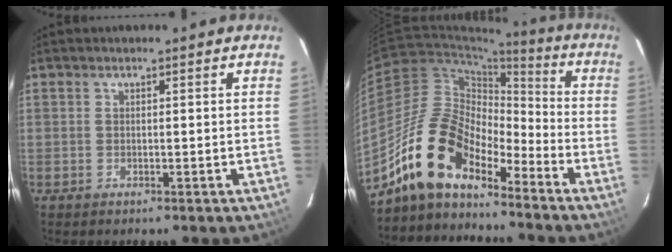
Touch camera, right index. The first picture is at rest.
{"total": 15.0, "force": [-11.8, 5.8, 7.2], "torque": [-0.127, 0.009, -0.229]}